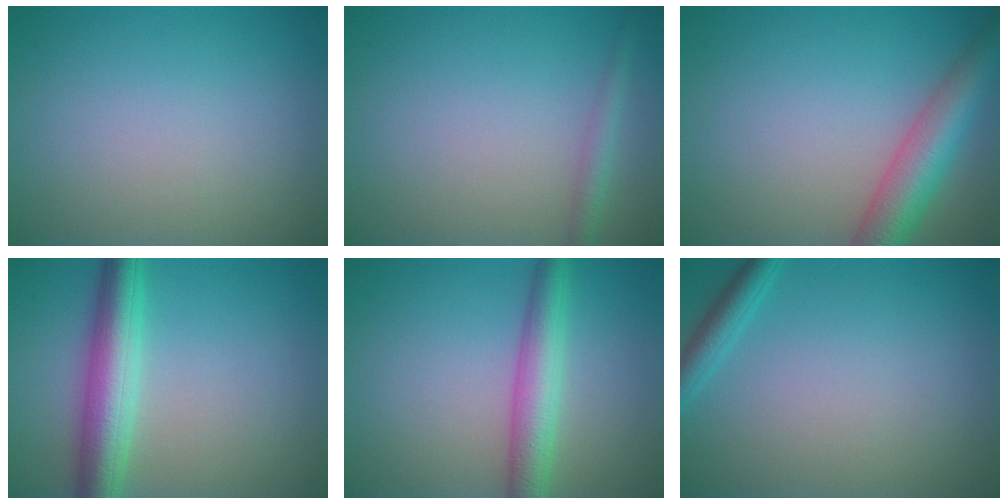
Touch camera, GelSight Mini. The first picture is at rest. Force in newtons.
{"total": 1.6, "press": 1.6, "slide": 0.1}
{"total": 6.0, "press": 6.0, "slide": 0.2}
{"total": 5.8, "press": 5.8, "slide": 0.2}
{"total": 4.4, "press": 4.4, "slide": 0.1}
{"total": 2.0, "press": 2.0, "slide": 0.1}